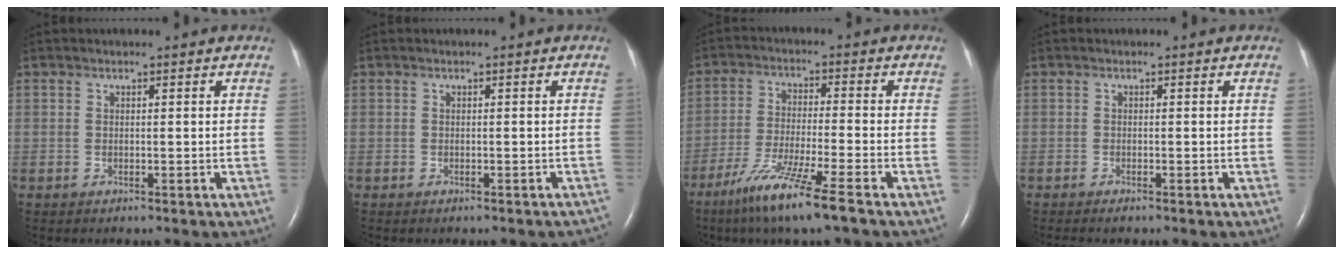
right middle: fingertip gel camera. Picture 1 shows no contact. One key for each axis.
{"total": 3.3, "fx": -2.9, "fy": 0.8, "fz": 1.3, "tx": -0.005, "ty": -0.003, "tz": -0.032}
{"total": 10.3, "fx": -6.8, "fy": -0.8, "fz": 7.7, "tx": -0.156, "ty": -0.038, "tz": -0.129}
{"total": 1.1, "fx": -0.9, "fy": 0.0, "fz": 0.6, "tx": -0.012, "ty": -0.003, "tz": -0.013}